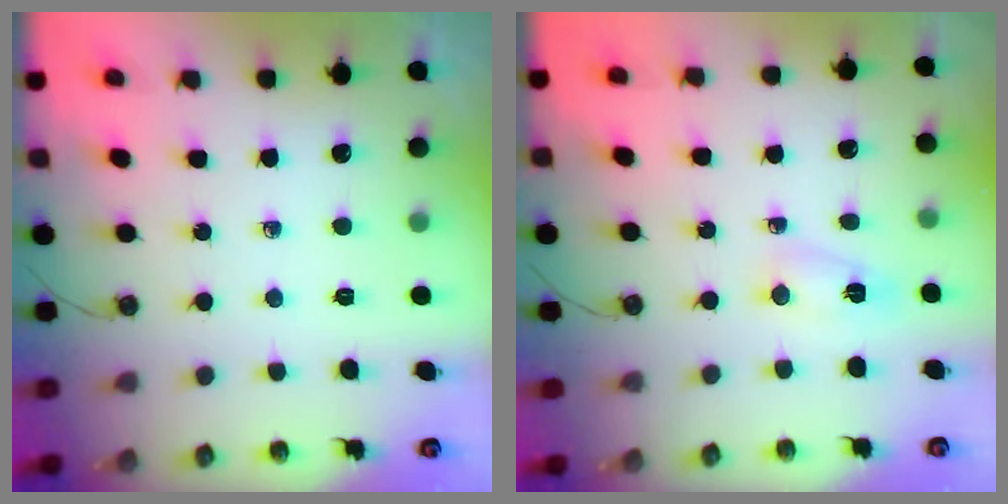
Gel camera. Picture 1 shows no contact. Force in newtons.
{"total": 2.9, "press": 2.8, "slide": 0.6}